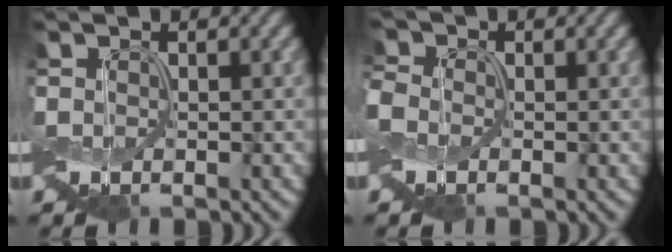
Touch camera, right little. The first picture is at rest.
{"total": 1.6, "force": [-0.6, 1.3, 0.7], "torque": [-0.022, 0.007, -0.019]}